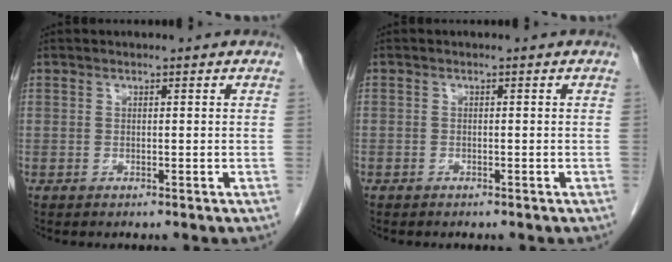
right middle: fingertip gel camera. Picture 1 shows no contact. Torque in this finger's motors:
{"motor_torque": [1.07, -1.05, 0.01, -0.11]}